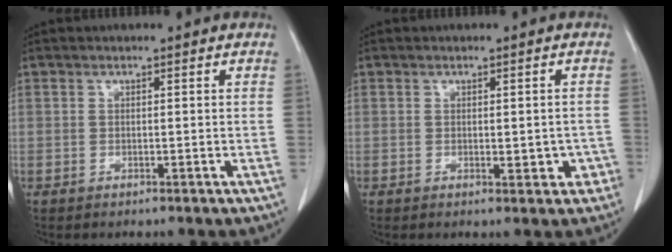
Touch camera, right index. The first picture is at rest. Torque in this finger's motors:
{"motor_torque": [0.30, 0.06, 0.11, 0.05]}